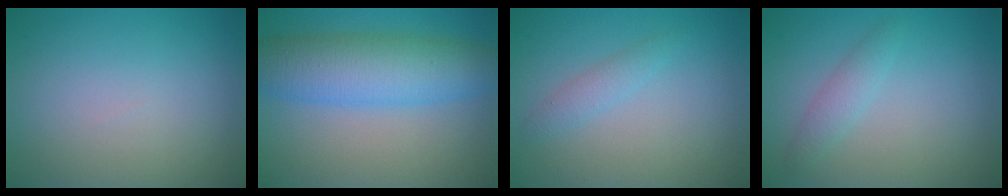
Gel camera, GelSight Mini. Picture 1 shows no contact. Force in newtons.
{"total": 7.4, "press": 7.4, "slide": 0.1}
{"total": 1.4, "press": 1.4, "slide": 0.0}
{"total": 1.7, "press": 1.7, "slide": 0.0}